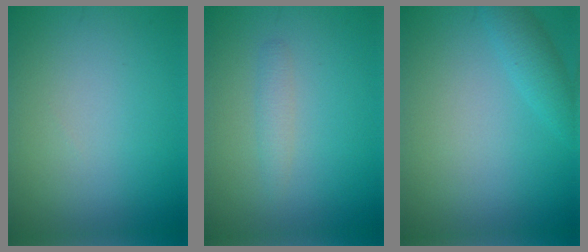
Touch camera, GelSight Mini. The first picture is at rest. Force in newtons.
{"total": 1.3, "press": 1.3, "slide": 0.1}
{"total": 2.1, "press": 2.1, "slide": 0.2}